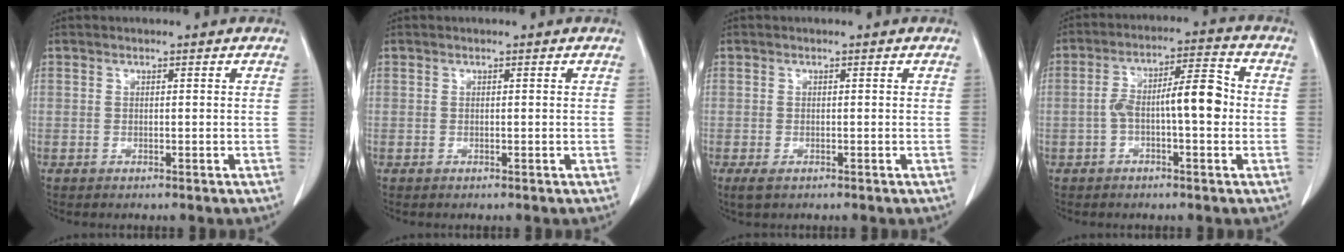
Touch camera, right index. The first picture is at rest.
{"total": 0.0}
{"total": 1.6, "force": [-0.8, 0.8, 1.2], "torque": [-0.028, -0.005, -0.007]}
{"total": 9.0, "force": [-1.0, 2.2, 8.7], "torque": [-0.149, 0.031, -0.018]}